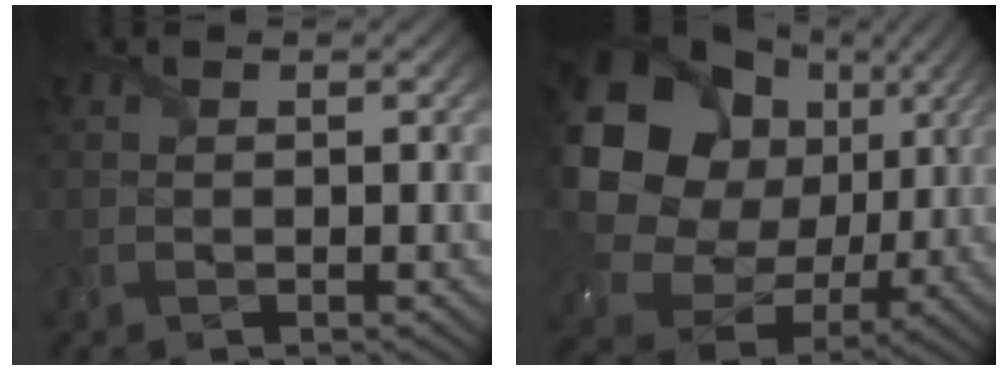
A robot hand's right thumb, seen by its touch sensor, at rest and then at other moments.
{"total": 20.3, "force": [5.0, 17.3, 9.2], "torque": [-0.271, 0.003, 0.109]}